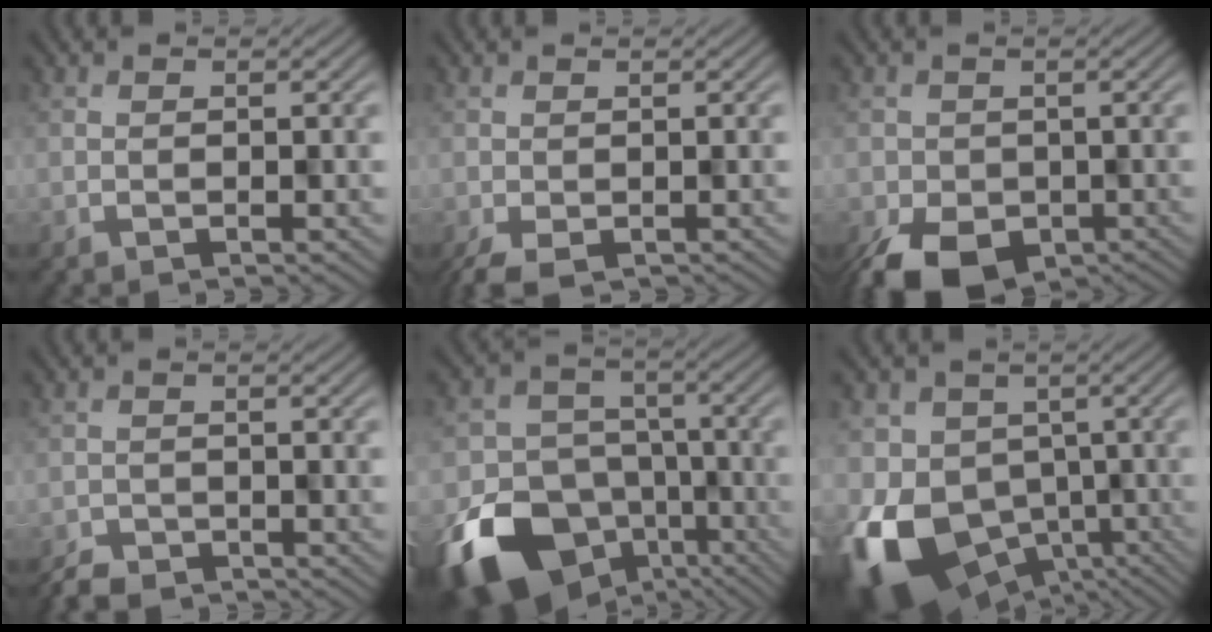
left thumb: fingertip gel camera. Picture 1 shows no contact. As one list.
[{"total": 3.8, "force": [-2.3, 1.5, 2.6], "torque": [-0.048, -0.011, -0.031]}, {"total": 7.8, "force": [-4.3, 4.9, 4.4], "torque": [-0.085, -0.034, -0.056]}, {"total": 2.8, "force": [-2.7, 0.9, 0.2], "torque": [-0.005, -0.012, -0.044]}, {"total": 17.3, "force": [-9.5, 12.8, 6.7], "torque": [-0.156, -0.066, -0.121]}, {"total": 14.0, "force": [-4.7, 10.8, 7.6], "torque": [-0.172, -0.037, -0.056]}]